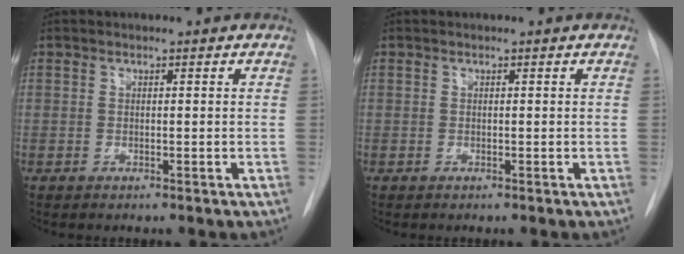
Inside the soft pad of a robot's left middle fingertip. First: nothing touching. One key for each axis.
{"total": 0.0}